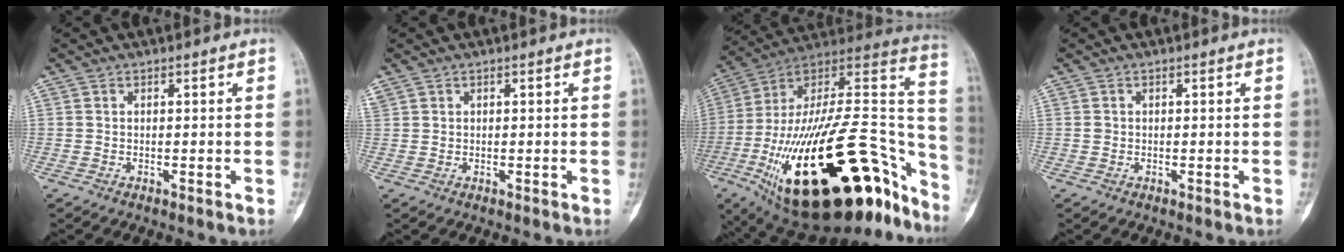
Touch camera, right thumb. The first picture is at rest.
{"total": 1.3, "force": [0.8, 1.0, 0.4], "torque": [-0.010, 0.011, 0.020]}
{"total": 43.7, "force": [-21.0, 18.3, 33.7], "torque": [-0.498, 0.061, -0.330]}
{"total": 0.7, "force": [0.0, 0.6, 0.2], "torque": [-0.002, 0.002, 0.000]}